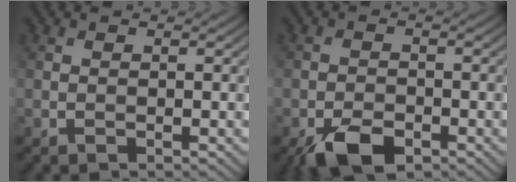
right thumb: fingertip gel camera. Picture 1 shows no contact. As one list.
[{"total": 5.5, "force": [-3.5, 2.6, 3.3], "torque": [-0.059, -0.006, -0.066]}]